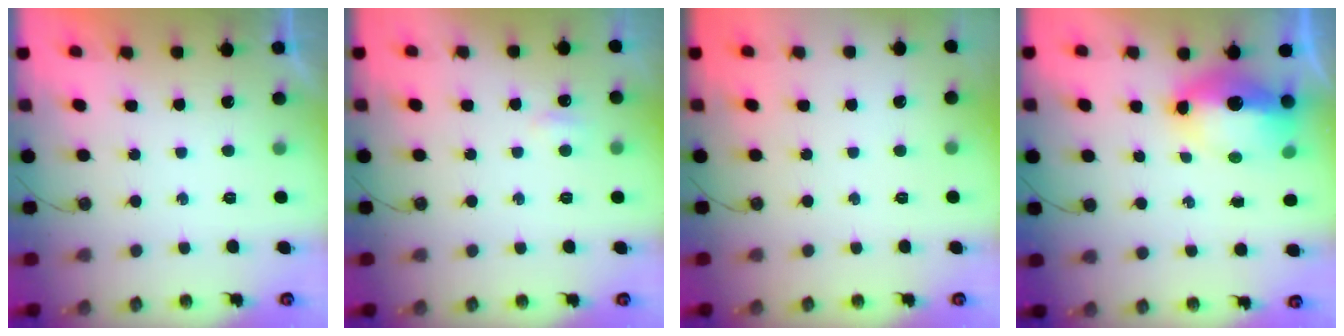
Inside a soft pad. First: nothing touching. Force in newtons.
{"total": 3.0, "press": 2.9, "slide": 0.6}
{"total": 0.0}
{"total": 13.2, "press": 13.1, "slide": 1.5}